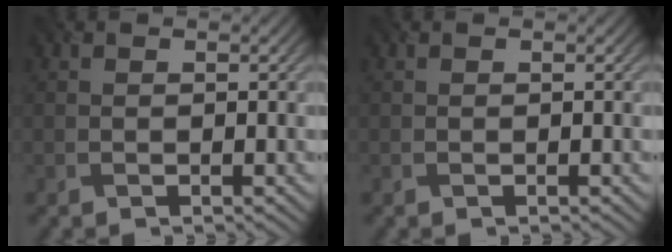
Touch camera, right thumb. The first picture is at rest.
{"total": 0.0}